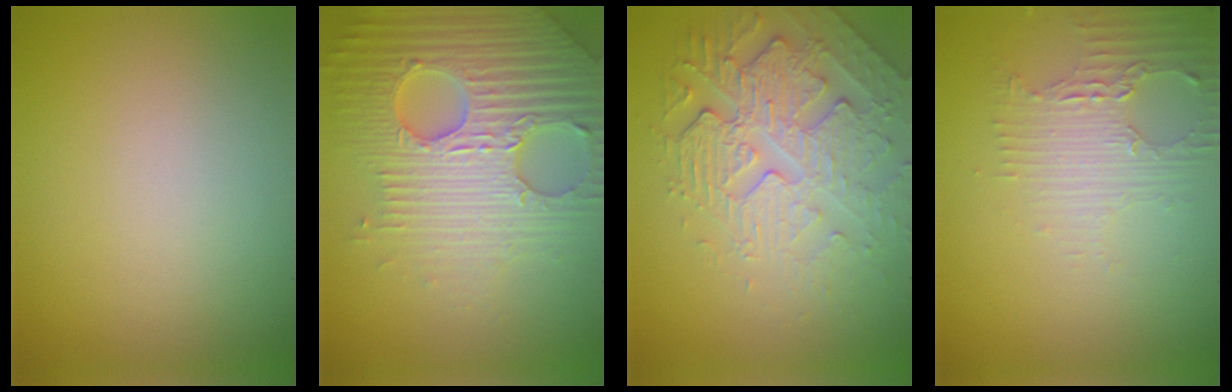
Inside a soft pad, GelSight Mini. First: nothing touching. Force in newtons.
{"total": 7.3, "press": 7.1, "slide": 1.7}
{"total": 4.7, "press": 4.3, "slide": 1.9}
{"total": 3.3, "press": 2.6, "slide": 2.0}